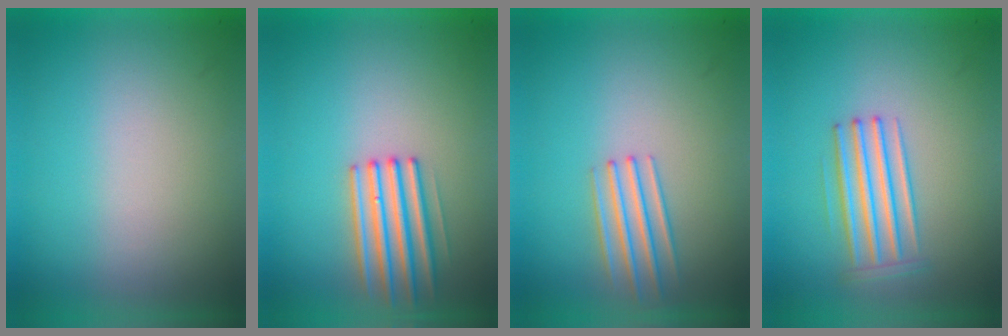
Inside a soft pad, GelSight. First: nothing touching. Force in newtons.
{"total": 3.2}
{"total": 2.1}
{"total": 2.9}